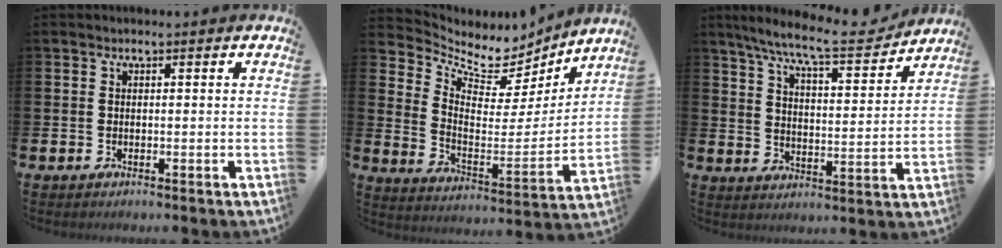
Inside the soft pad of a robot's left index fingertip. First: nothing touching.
{"total": 7.4, "force": [6.4, 3.3, 1.6], "torque": [-0.053, -0.055, 0.107]}
{"total": 9.4, "force": [8.3, 1.1, 4.3], "torque": [-0.107, -0.045, 0.141]}